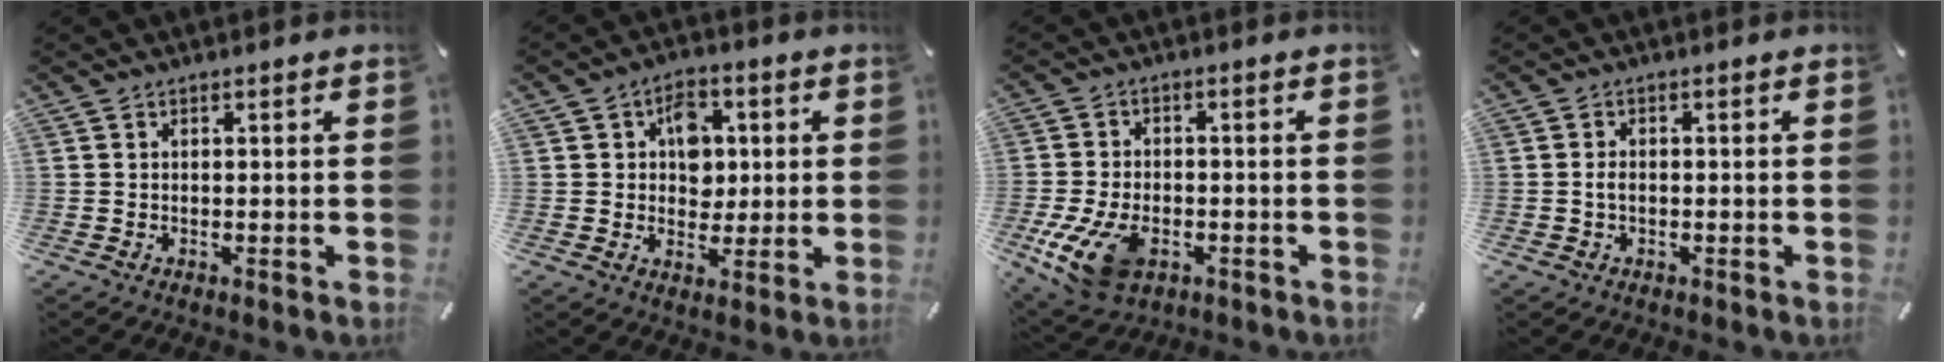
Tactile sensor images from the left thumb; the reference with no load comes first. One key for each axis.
{"total": 8.1, "fx": 1.5, "fy": 6.8, "fz": 4.1, "tx": -0.049, "ty": 0.001, "tz": 0.021}
{"total": 12.1, "fx": -4.5, "fy": 7.8, "fz": 8.1, "tx": -0.171, "ty": 0.006, "tz": -0.079}
{"total": 2.0, "fx": -0.4, "fy": 1.3, "fz": 1.5, "tx": -0.036, "ty": 0.000, "tz": -0.010}